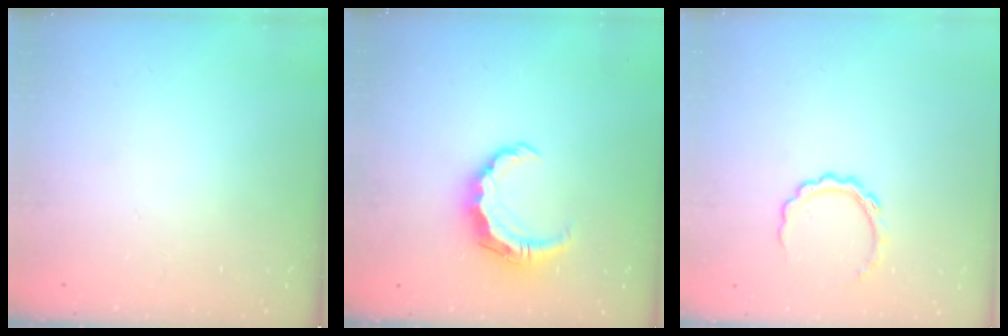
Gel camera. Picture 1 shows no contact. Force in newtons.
{"total": 7.0, "press": 7.0, "slide": 0.4}
{"total": 5.8, "press": 5.8, "slide": 0.1}